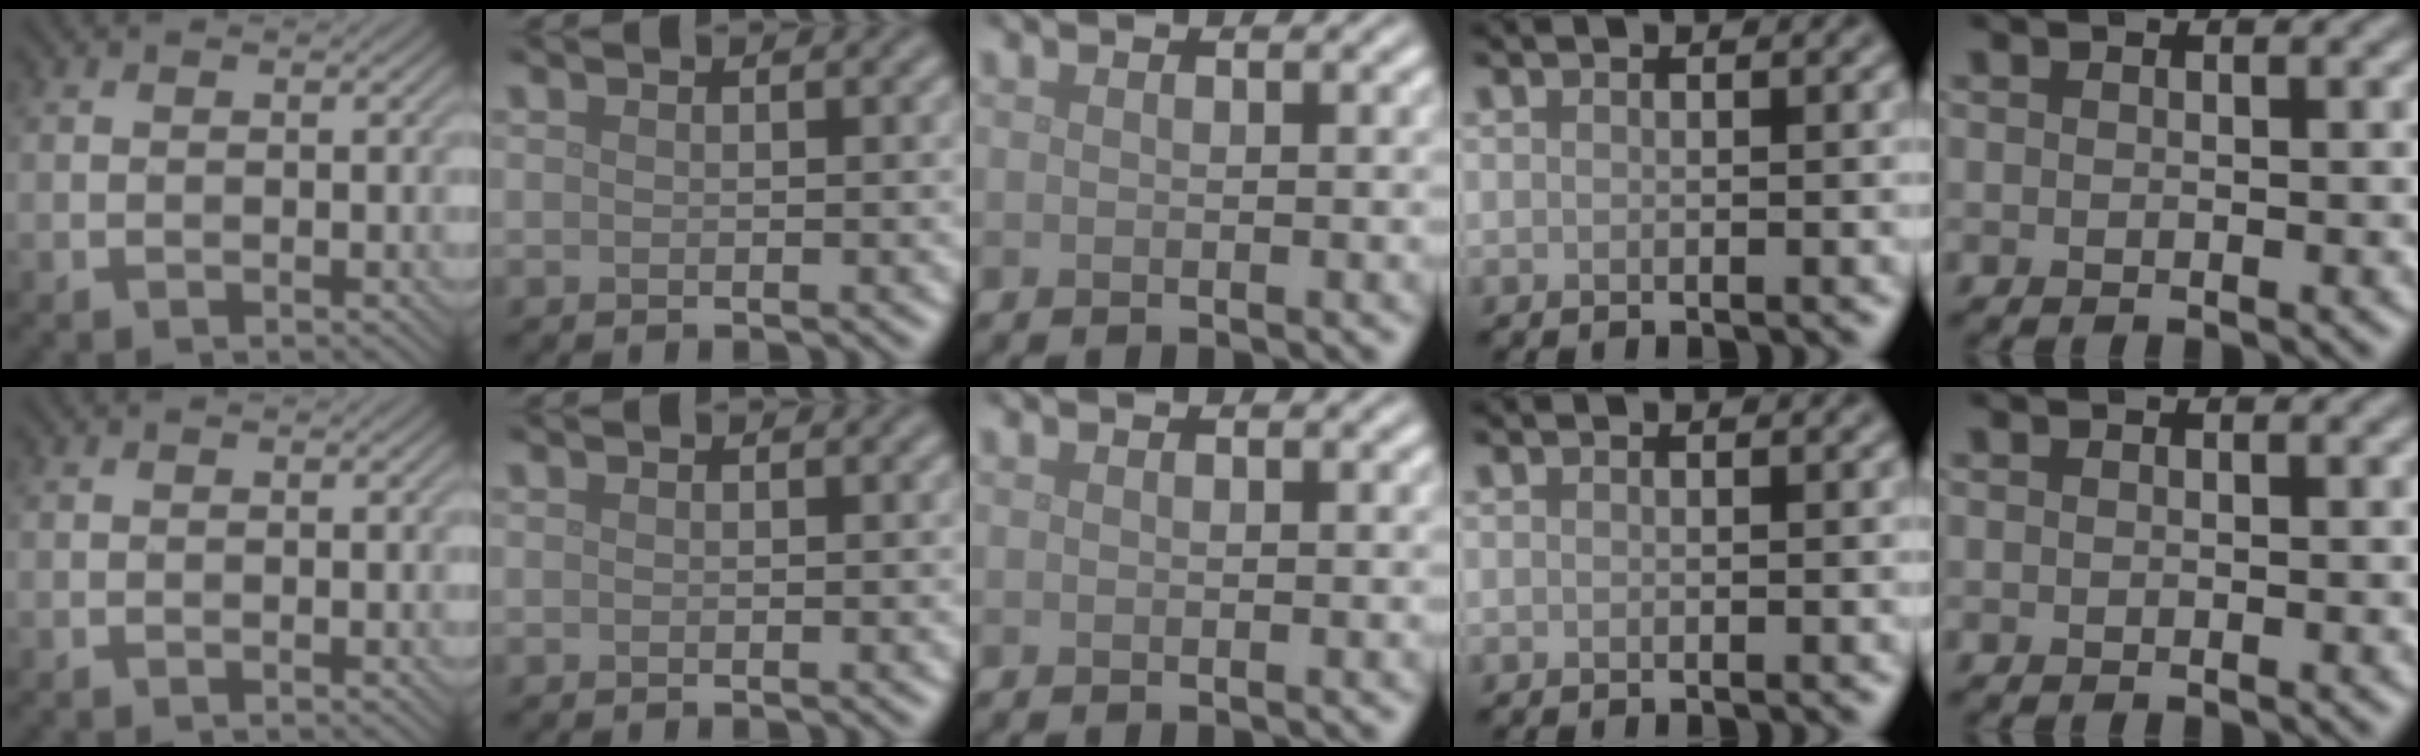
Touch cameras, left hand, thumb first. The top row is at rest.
{}